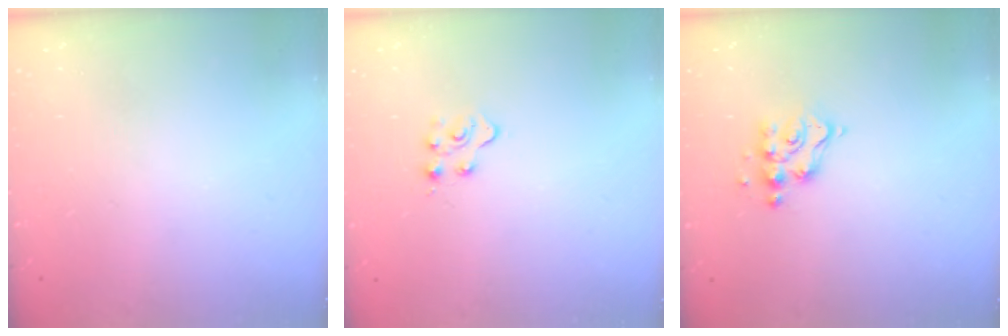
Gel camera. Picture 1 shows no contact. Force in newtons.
{"total": 4.9, "press": 4.9, "slide": 0.3}
{"total": 7.3, "press": 7.3, "slide": 0.1}